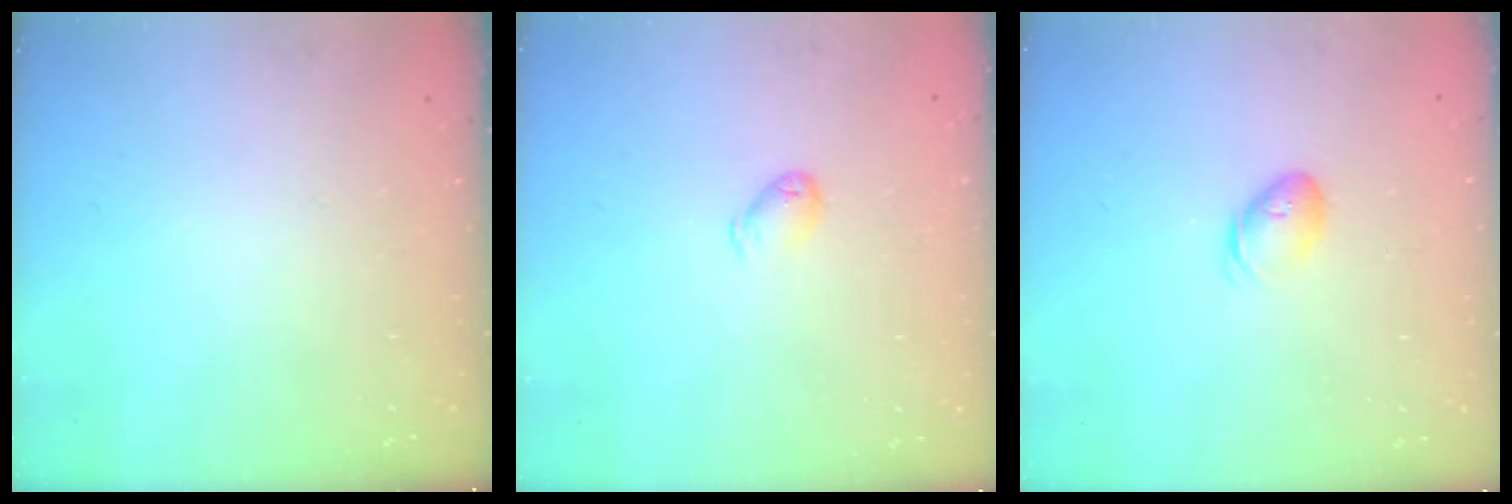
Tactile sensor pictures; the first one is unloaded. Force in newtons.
{"total": 5.3, "press": 5.2, "slide": 0.9}
{"total": 7.4, "press": 7.3, "slide": 1.2}